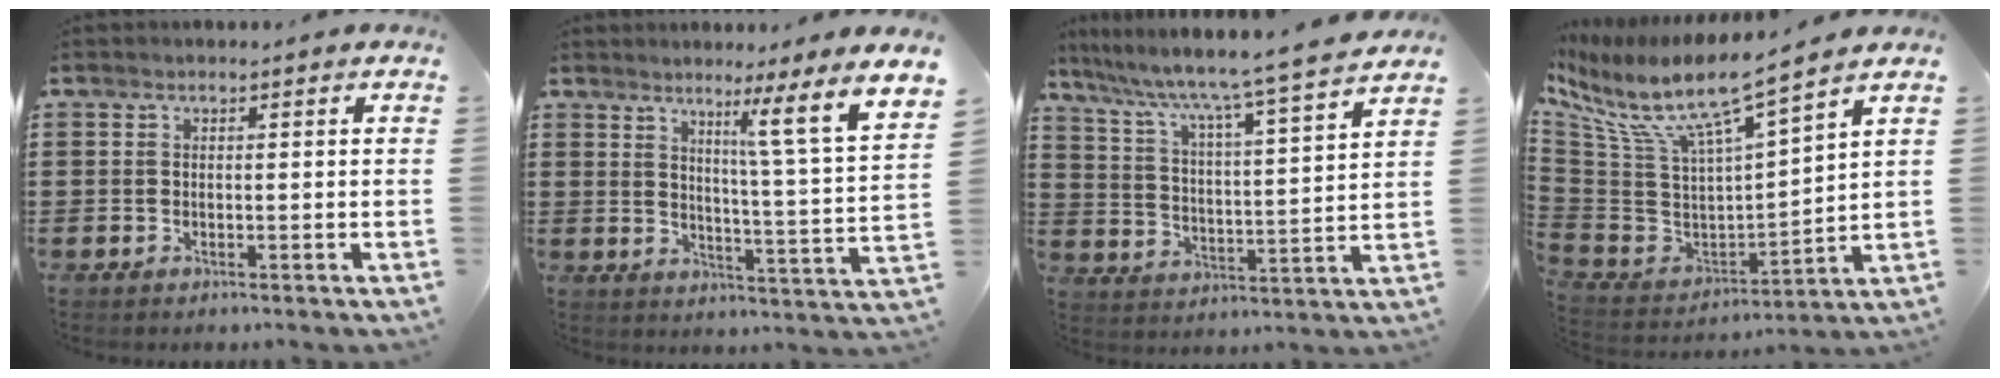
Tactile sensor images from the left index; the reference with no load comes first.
{"total": 7.3, "force": [5.2, -2.3, 4.5], "torque": [-0.065, -0.066, 0.067]}
{"total": 5.5, "force": [4.7, -0.9, 2.7], "torque": [-0.075, -0.048, 0.066]}
{"total": 9.5, "force": [6.4, 1.6, 6.9], "torque": [-0.163, -0.053, 0.100]}